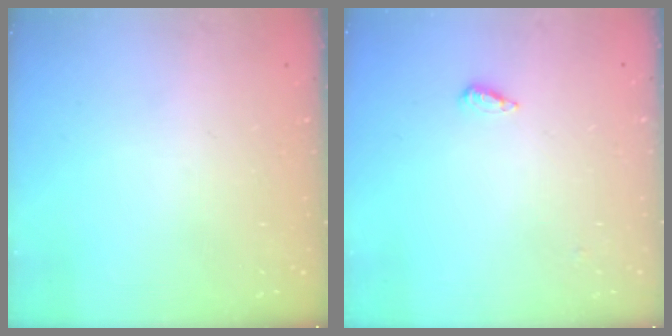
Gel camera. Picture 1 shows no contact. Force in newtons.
{"total": 2.2, "press": 2.2, "slide": 0.5}